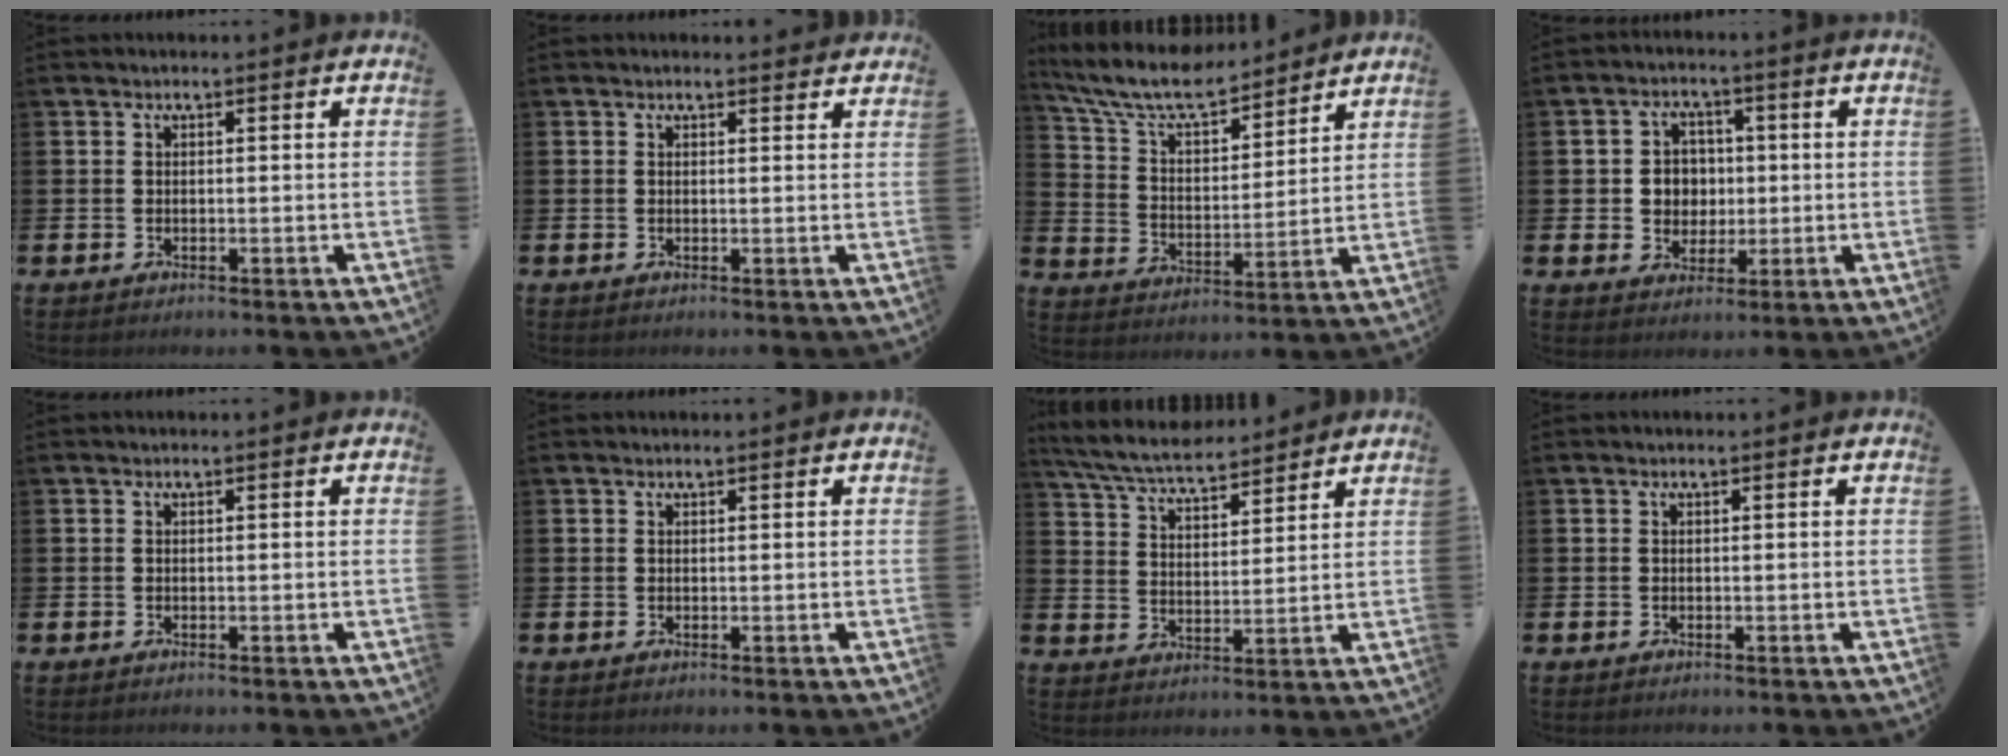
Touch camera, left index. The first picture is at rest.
{"total": 0.7, "force": [0.7, 0.3, 0.1], "torque": [0.006, -0.001, 0.011]}
{"total": 8.9, "force": [8.1, 1.9, 3.2], "torque": [-0.102, -0.046, 0.144]}
{"total": 4.4, "force": [0.7, 4.2, 1.1], "torque": [-0.025, 0.009, 0.005]}
{"total": 0.0}
{"total": 0.0}
{"total": 6.7, "force": [6.4, 1.1, 1.8], "torque": [-0.064, -0.031, 0.115]}
{"total": 0.0}